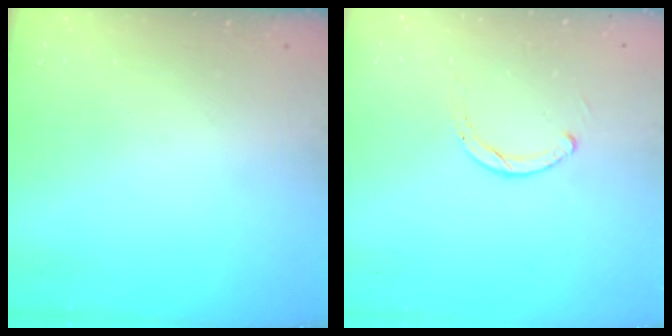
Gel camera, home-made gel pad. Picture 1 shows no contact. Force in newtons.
{"total": 1.9, "press": 1.9, "slide": 0.2}